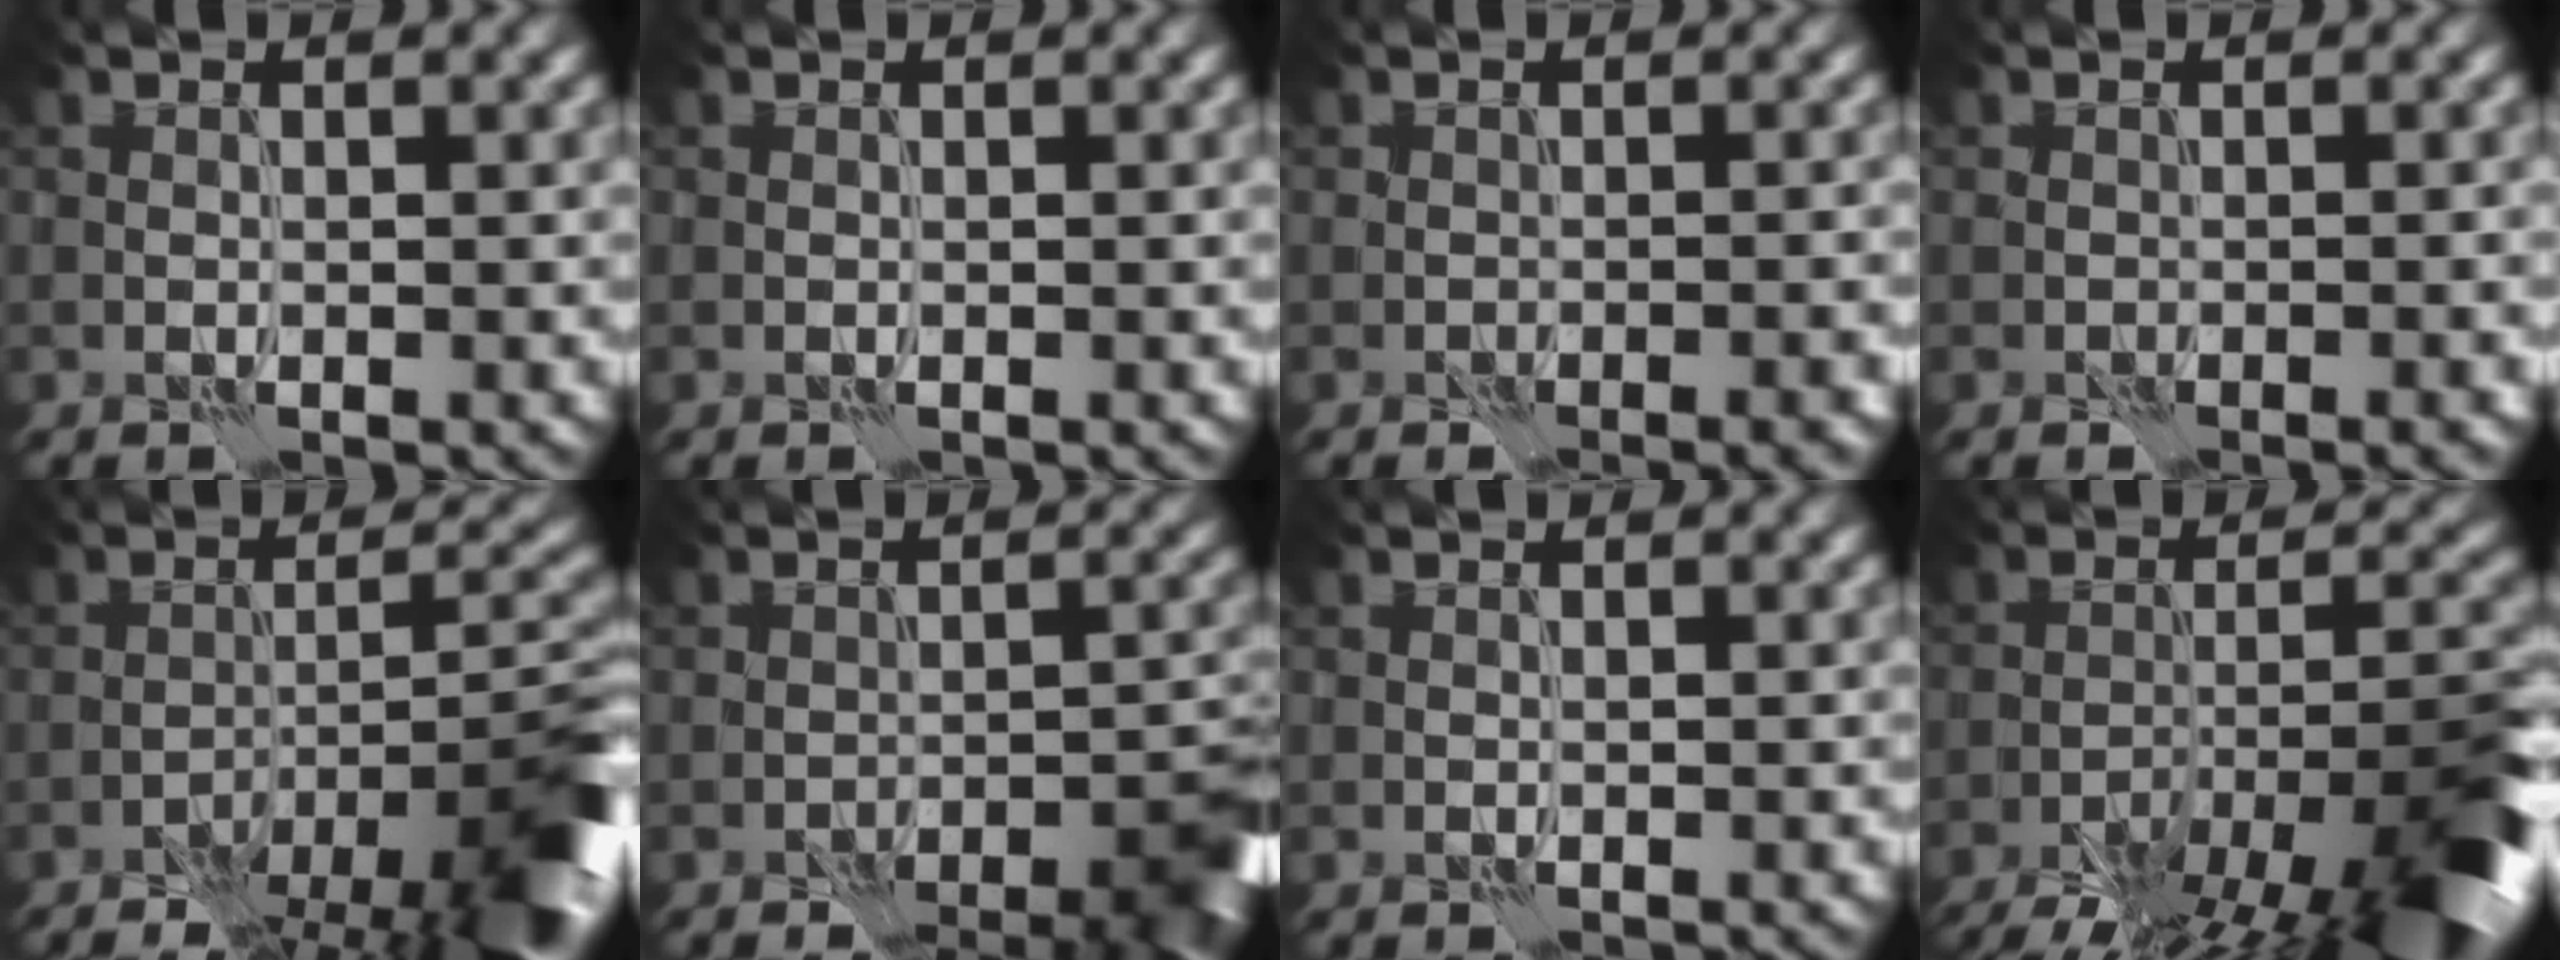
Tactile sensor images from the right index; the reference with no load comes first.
{"total": 0.0}
{"total": 0.7, "force": [0.0, -0.2, -0.7], "torque": [0.009, -0.003, 0.000]}
{"total": 1.2, "force": [0.5, -0.3, -1.1], "torque": [0.015, -0.003, 0.003]}
{"total": 9.3, "force": [-5.6, 2.7, 6.8], "torque": [-0.090, 0.005, -0.088]}
{"total": 6.7, "force": [-4.8, 2.7, 3.9], "torque": [-0.036, -0.002, -0.045]}
{"total": 0.0}
{"total": 11.9, "force": [-8.3, 2.9, 8.0], "torque": [-0.142, 0.000, -0.128]}